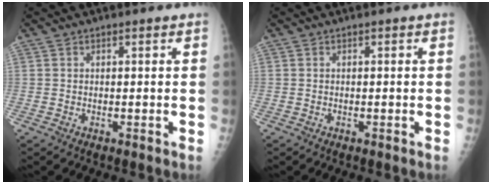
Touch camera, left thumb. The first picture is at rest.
{"total": 0.0}